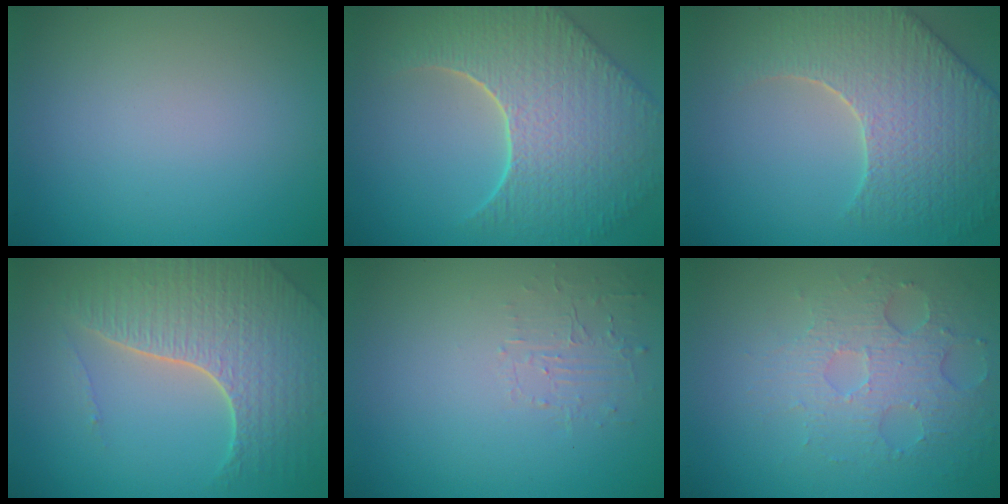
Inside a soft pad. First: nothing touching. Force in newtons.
{"total": 8.9, "press": 6.5, "slide": 6.1}
{"total": 7.1, "press": 5.9, "slide": 3.9}
{"total": 7.2, "press": 5.2, "slide": 5.0}
{"total": 1.5, "press": 0.1, "slide": 1.5}
{"total": 3.7, "press": 3.3, "slide": 1.7}